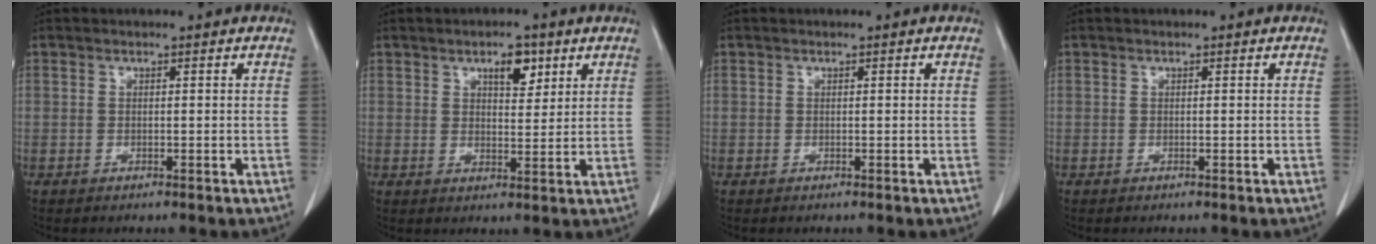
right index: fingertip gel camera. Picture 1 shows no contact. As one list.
[{"total": 4.8, "force": [2.6, 2.0, 3.5], "torque": [-0.051, 0.000, 0.041]}, {"total": 0.0}, {"total": 0.0}]